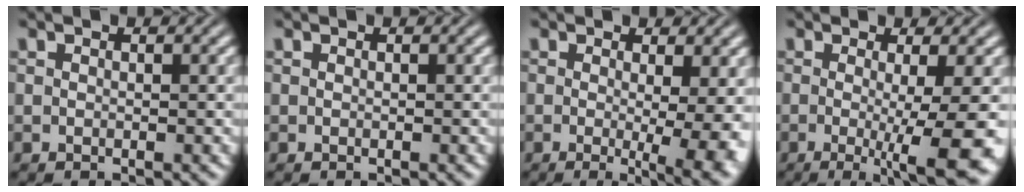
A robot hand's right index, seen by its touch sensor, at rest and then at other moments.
{"total": 0.0}
{"total": 5.5, "force": [-2.0, 0.7, 5.0], "torque": [-0.066, -0.028, -0.024]}
{"total": 7.0, "force": [-2.6, 0.3, 6.5], "torque": [-0.089, -0.027, -0.031]}